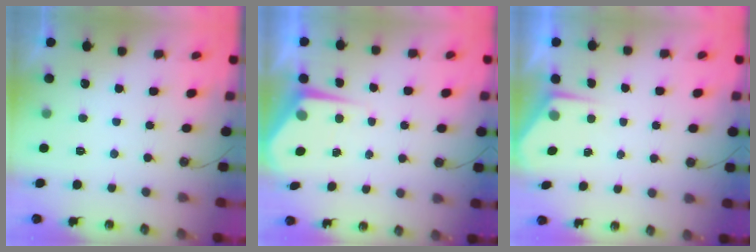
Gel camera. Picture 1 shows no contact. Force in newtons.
{"total": 4.9, "press": 4.8, "slide": 0.7}
{"total": 2.8, "press": 2.8, "slide": 0.4}